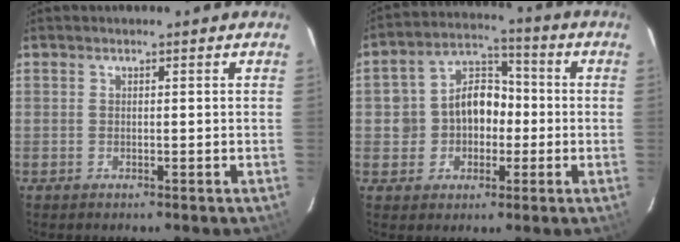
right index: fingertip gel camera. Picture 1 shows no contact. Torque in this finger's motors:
{"motor_torque": [0.26, -0.07, 0.27, 0.10]}